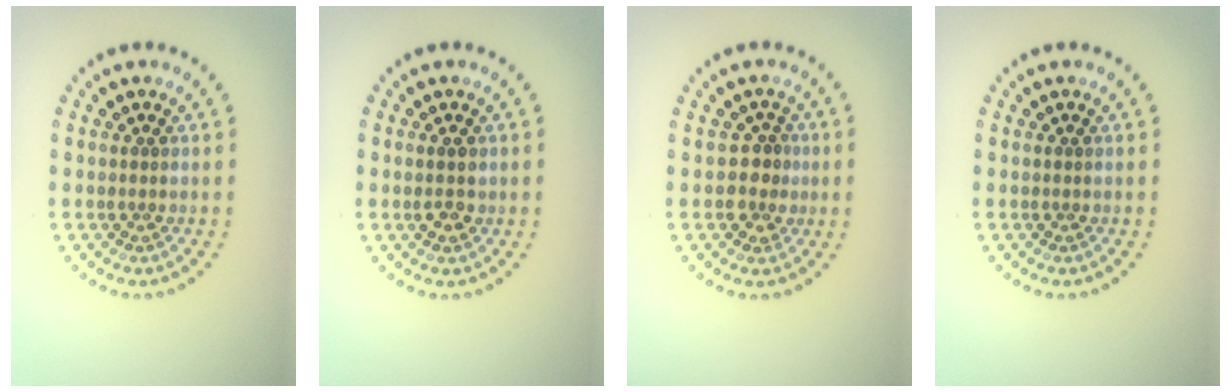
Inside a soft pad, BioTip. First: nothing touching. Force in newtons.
{"total": 1.6, "press": 1.5, "slide": 0.3}
{"total": 2.1, "press": 2.0, "slide": 0.8}
{"total": 0.0}